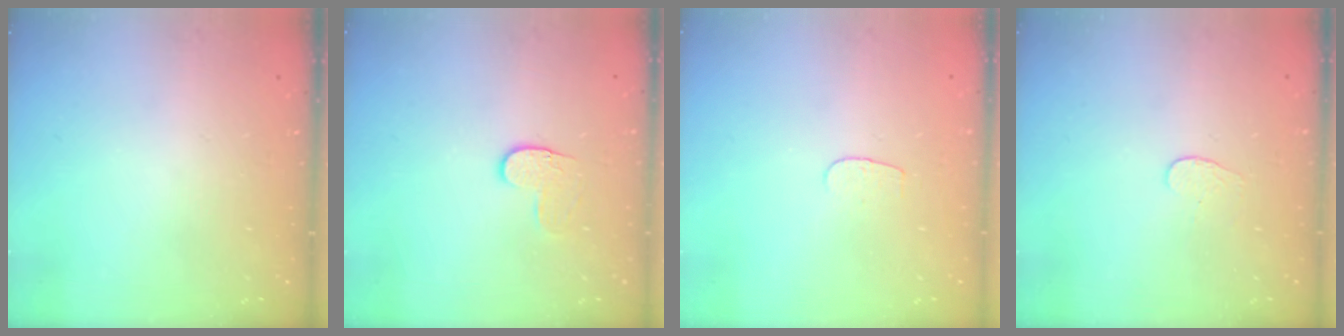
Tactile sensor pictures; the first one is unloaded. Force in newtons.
{"total": 3.8, "press": 3.8, "slide": 0.4}
{"total": 3.7, "press": 3.6, "slide": 0.4}
{"total": 3.4, "press": 3.4, "slide": 0.3}